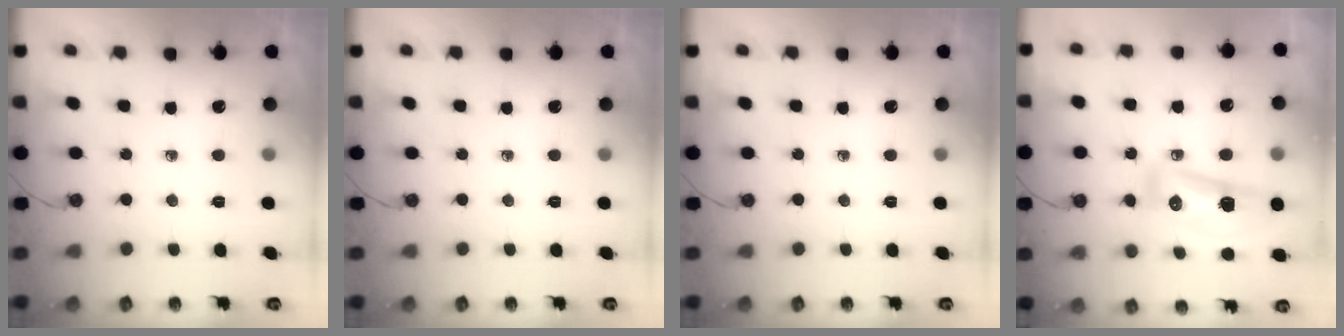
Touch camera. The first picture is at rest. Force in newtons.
{"total": 0.0}
{"total": 0.0}
{"total": 14.5, "press": 13.9, "slide": 4.0}